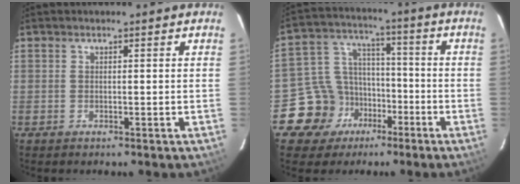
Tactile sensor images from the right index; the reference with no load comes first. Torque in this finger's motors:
{"motor_torque": [-0.09, -0.22, -1.05, -0.21]}